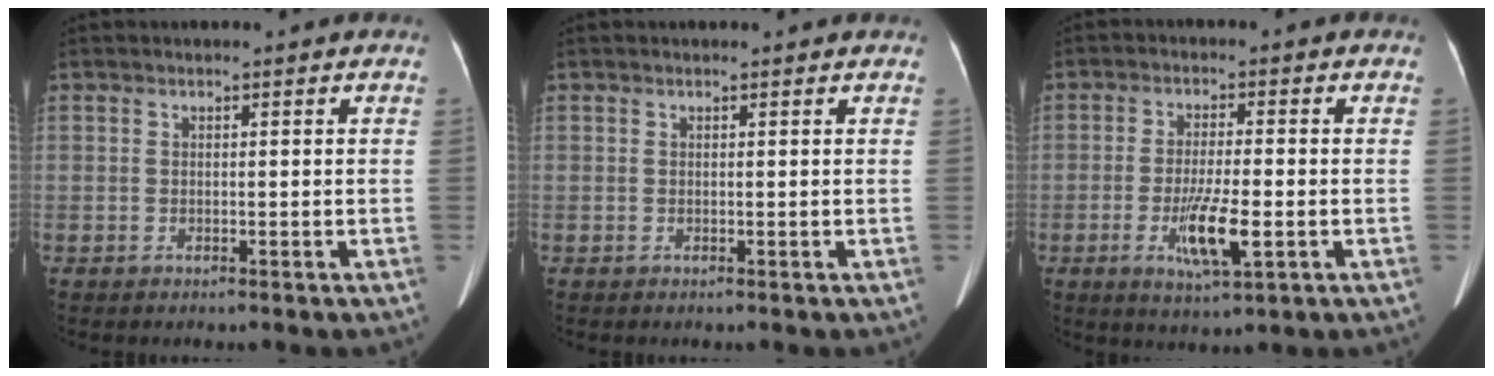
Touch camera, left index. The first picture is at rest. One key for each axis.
{"total": 0.8, "fx": 0.8, "fy": 0.0, "fz": 0.2, "tx": -0.008, "ty": 0.005, "tz": 0.009}
{"total": 7.3, "fx": -2.4, "fy": 1.0, "fz": 6.8, "tx": -0.129, "ty": -0.017, "tz": -0.037}